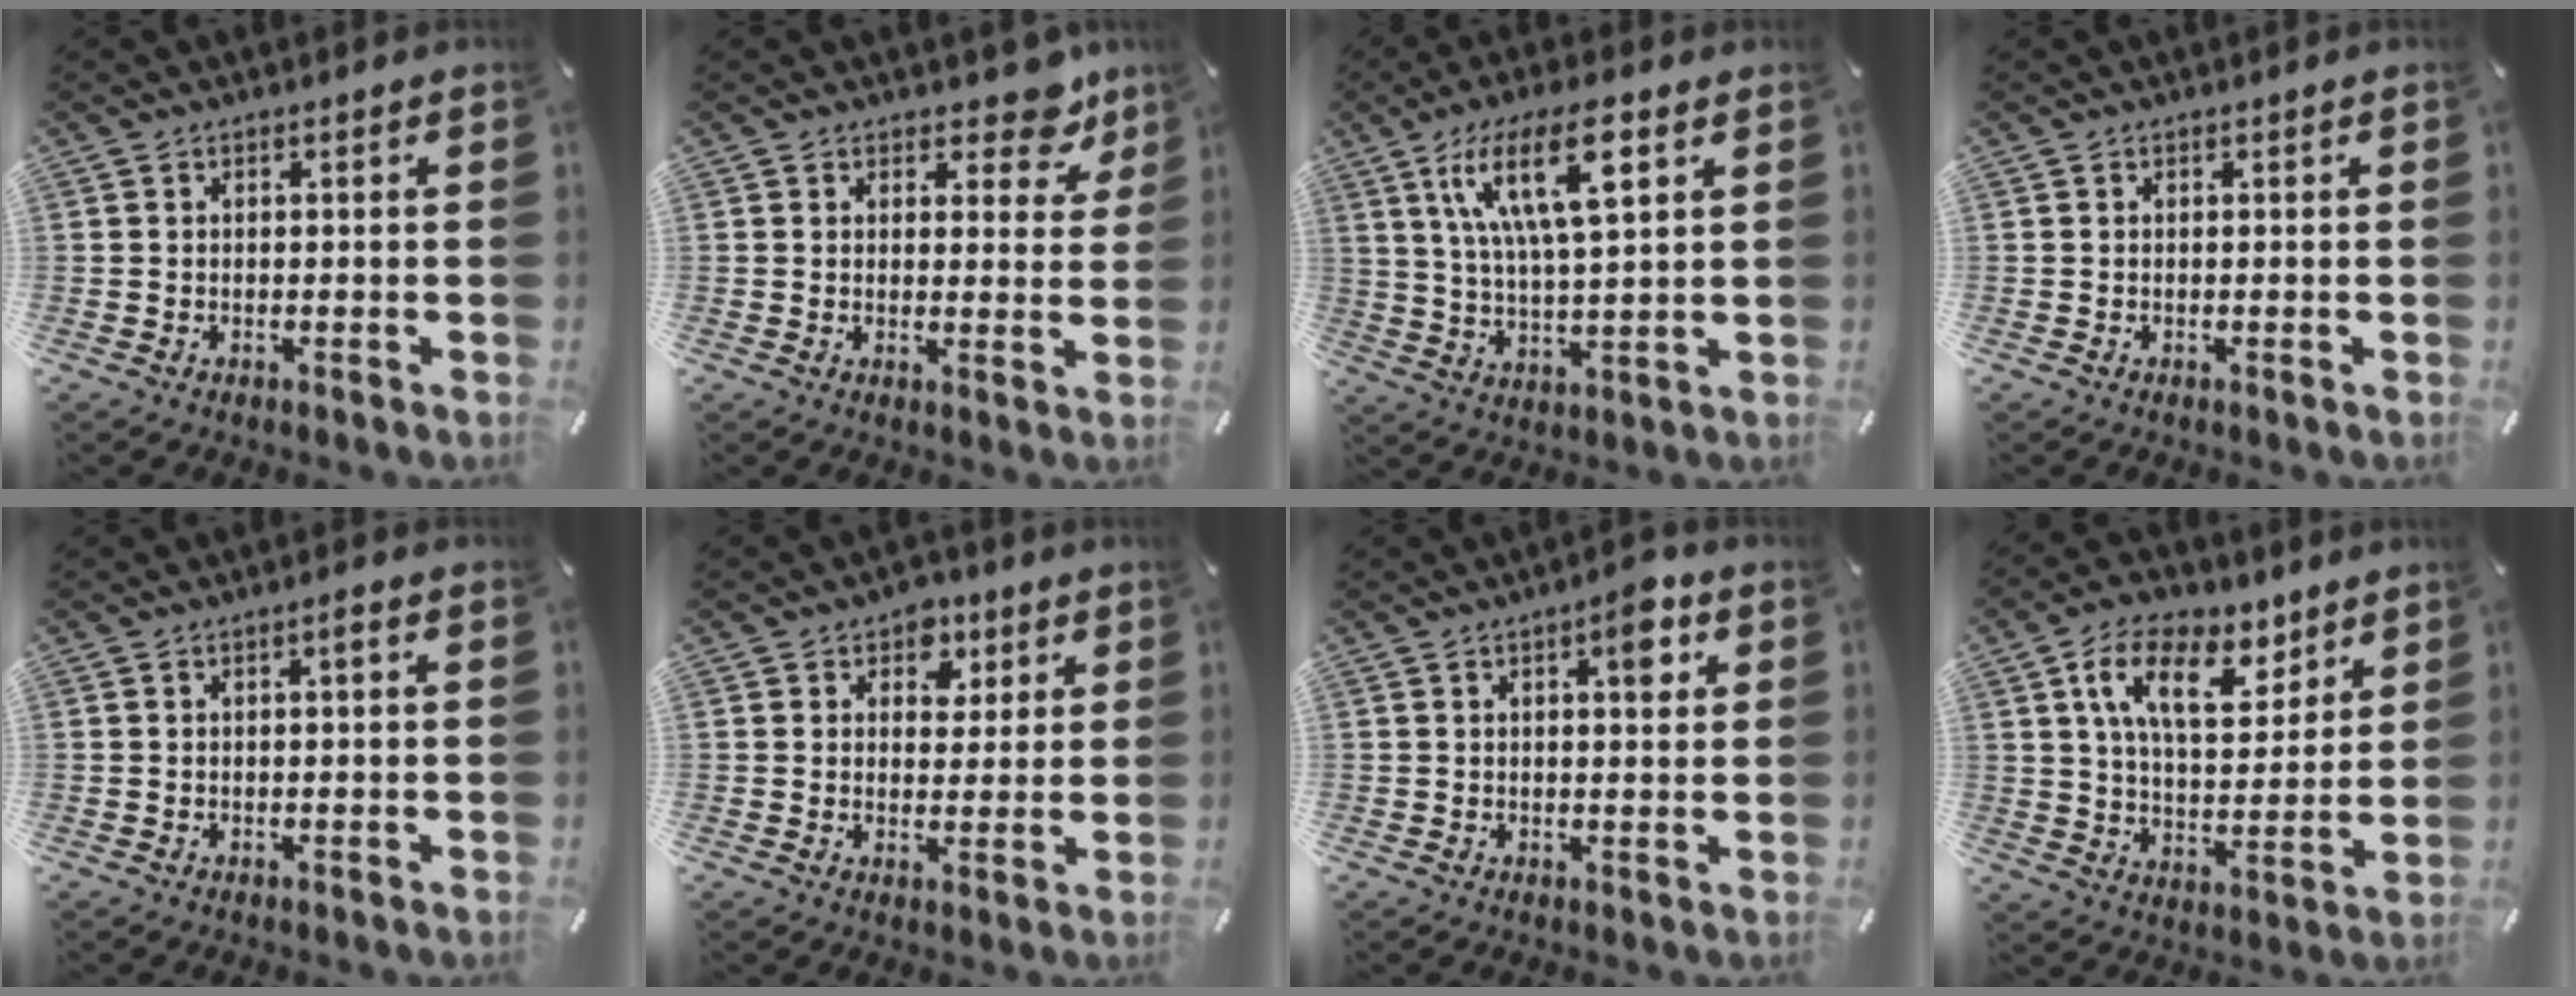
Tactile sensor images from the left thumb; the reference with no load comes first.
{"total": 8.3, "force": [5.9, 4.4, 4.0], "torque": [-0.030, -0.041, 0.098]}
{"total": 15.3, "force": [7.0, 4.9, 12.7], "torque": [-0.251, -0.002, 0.114]}
{"total": 0.0}
{"total": 1.1, "force": [0.0, 0.2, 1.1], "torque": [-0.021, 0.002, -0.001]}
{"total": 6.0, "force": [2.6, 4.8, 2.5], "torque": [-0.017, -0.008, 0.038]}
{"total": 5.6, "force": [2.2, 2.2, 4.6], "torque": [-0.056, -0.007, 0.028]}
{"total": 14.2, "force": [7.6, 7.9, 9.0], "torque": [-0.151, -0.018, 0.137]}